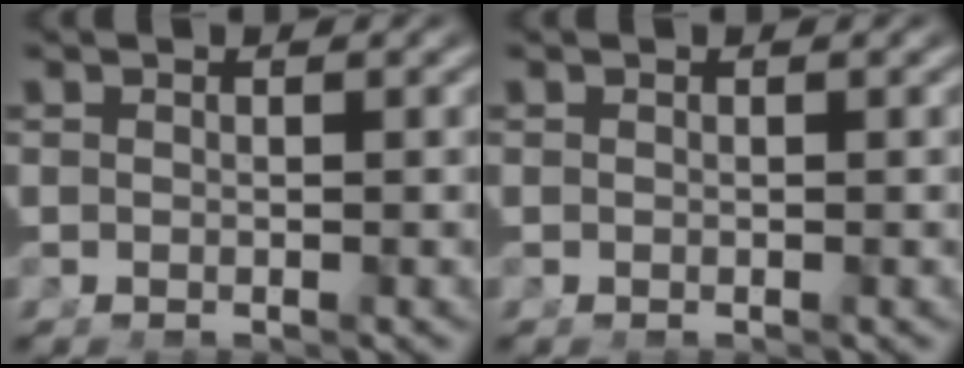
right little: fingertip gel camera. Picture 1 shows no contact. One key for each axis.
{"total": 0.0}